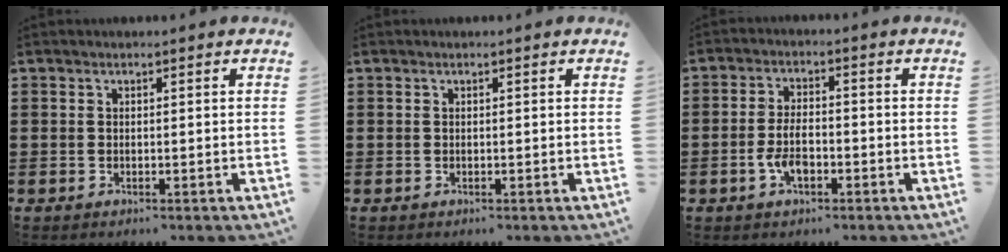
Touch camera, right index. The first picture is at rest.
{"total": 0.0}
{"total": 4.8, "force": [-1.7, 2.2, 3.9], "torque": [-0.087, 0.000, -0.036]}